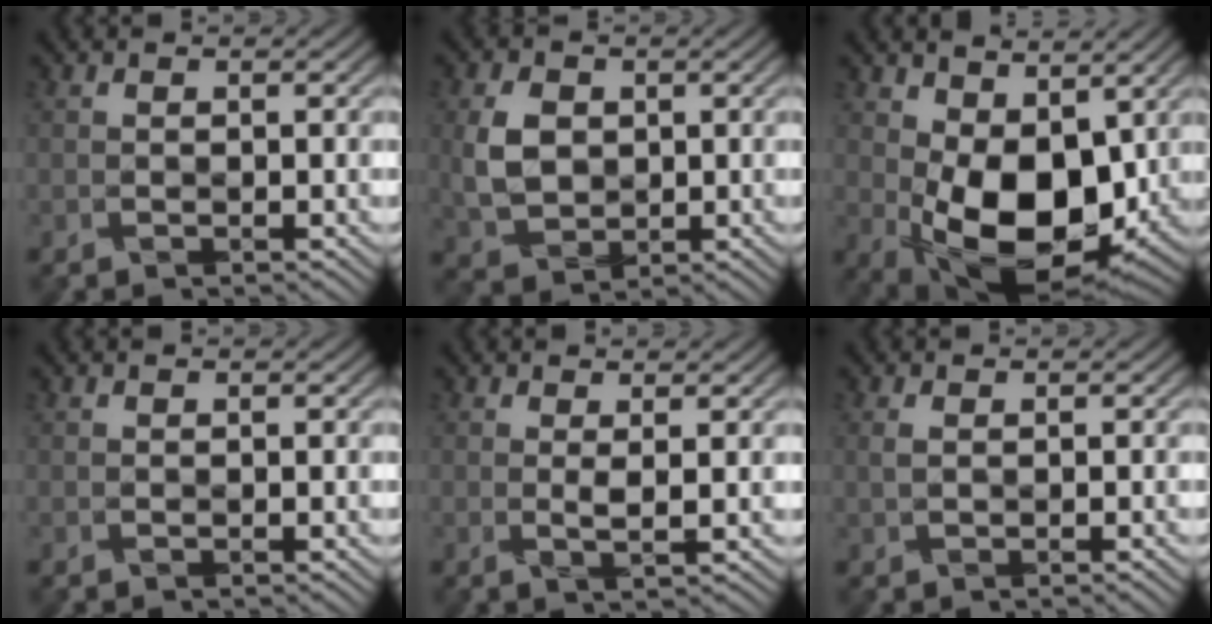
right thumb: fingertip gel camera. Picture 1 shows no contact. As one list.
[{"total": 6.5, "force": [0.5, 5.0, 4.1], "torque": [-0.102, 0.000, 0.005]}, {"total": 12.2, "force": [1.2, 7.2, 9.8], "torque": [-0.185, -0.015, 0.024]}, {"total": 0.0}, {"total": 1.4, "force": [0.5, -0.1, 1.3], "torque": [-0.029, -0.002, 0.006]}, {"total": 1.4, "force": [0.0, 0.7, 1.2], "torque": [-0.029, 0.000, 0.000]}]